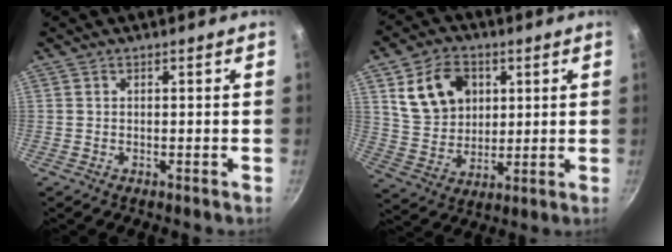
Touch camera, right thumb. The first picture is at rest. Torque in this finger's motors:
{"motor_torque": [-0.67, 0.77, 0.05, 0.10, 0.14]}